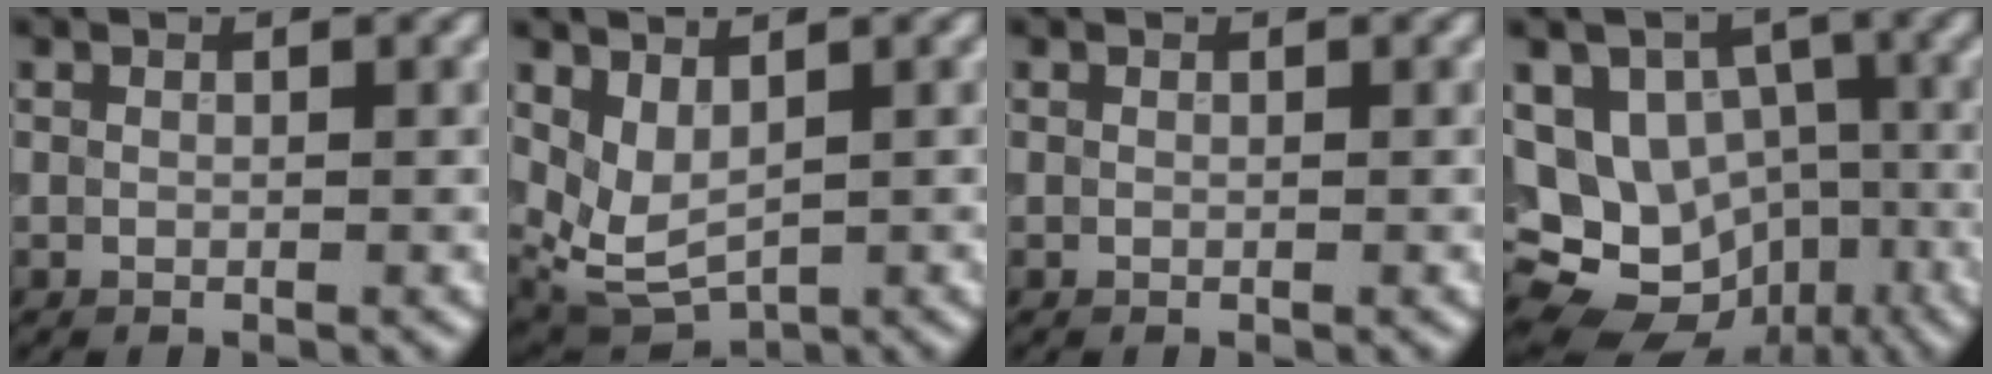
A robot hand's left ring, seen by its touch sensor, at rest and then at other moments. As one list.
[{"total": 3.9, "force": [1.2, 2.1, 3.0], "torque": [-0.073, -0.012, 0.031]}, {"total": 0.0}, {"total": 12.2, "force": [-3.3, 10.2, 5.8], "torque": [-0.099, 0.007, -0.057]}]